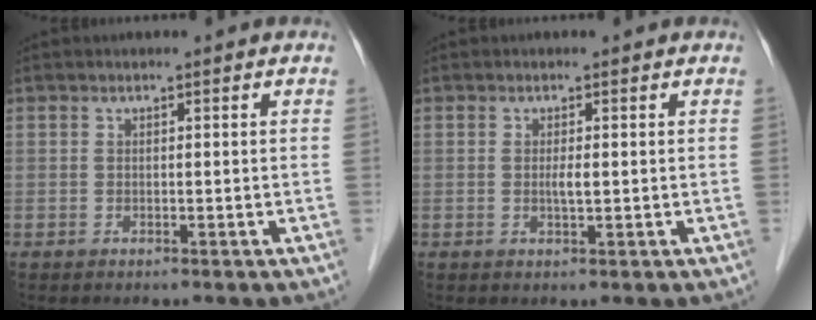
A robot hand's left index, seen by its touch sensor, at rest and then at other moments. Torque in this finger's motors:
{"motor_torque": [0.44, 0.32, 0.02, 0.05]}